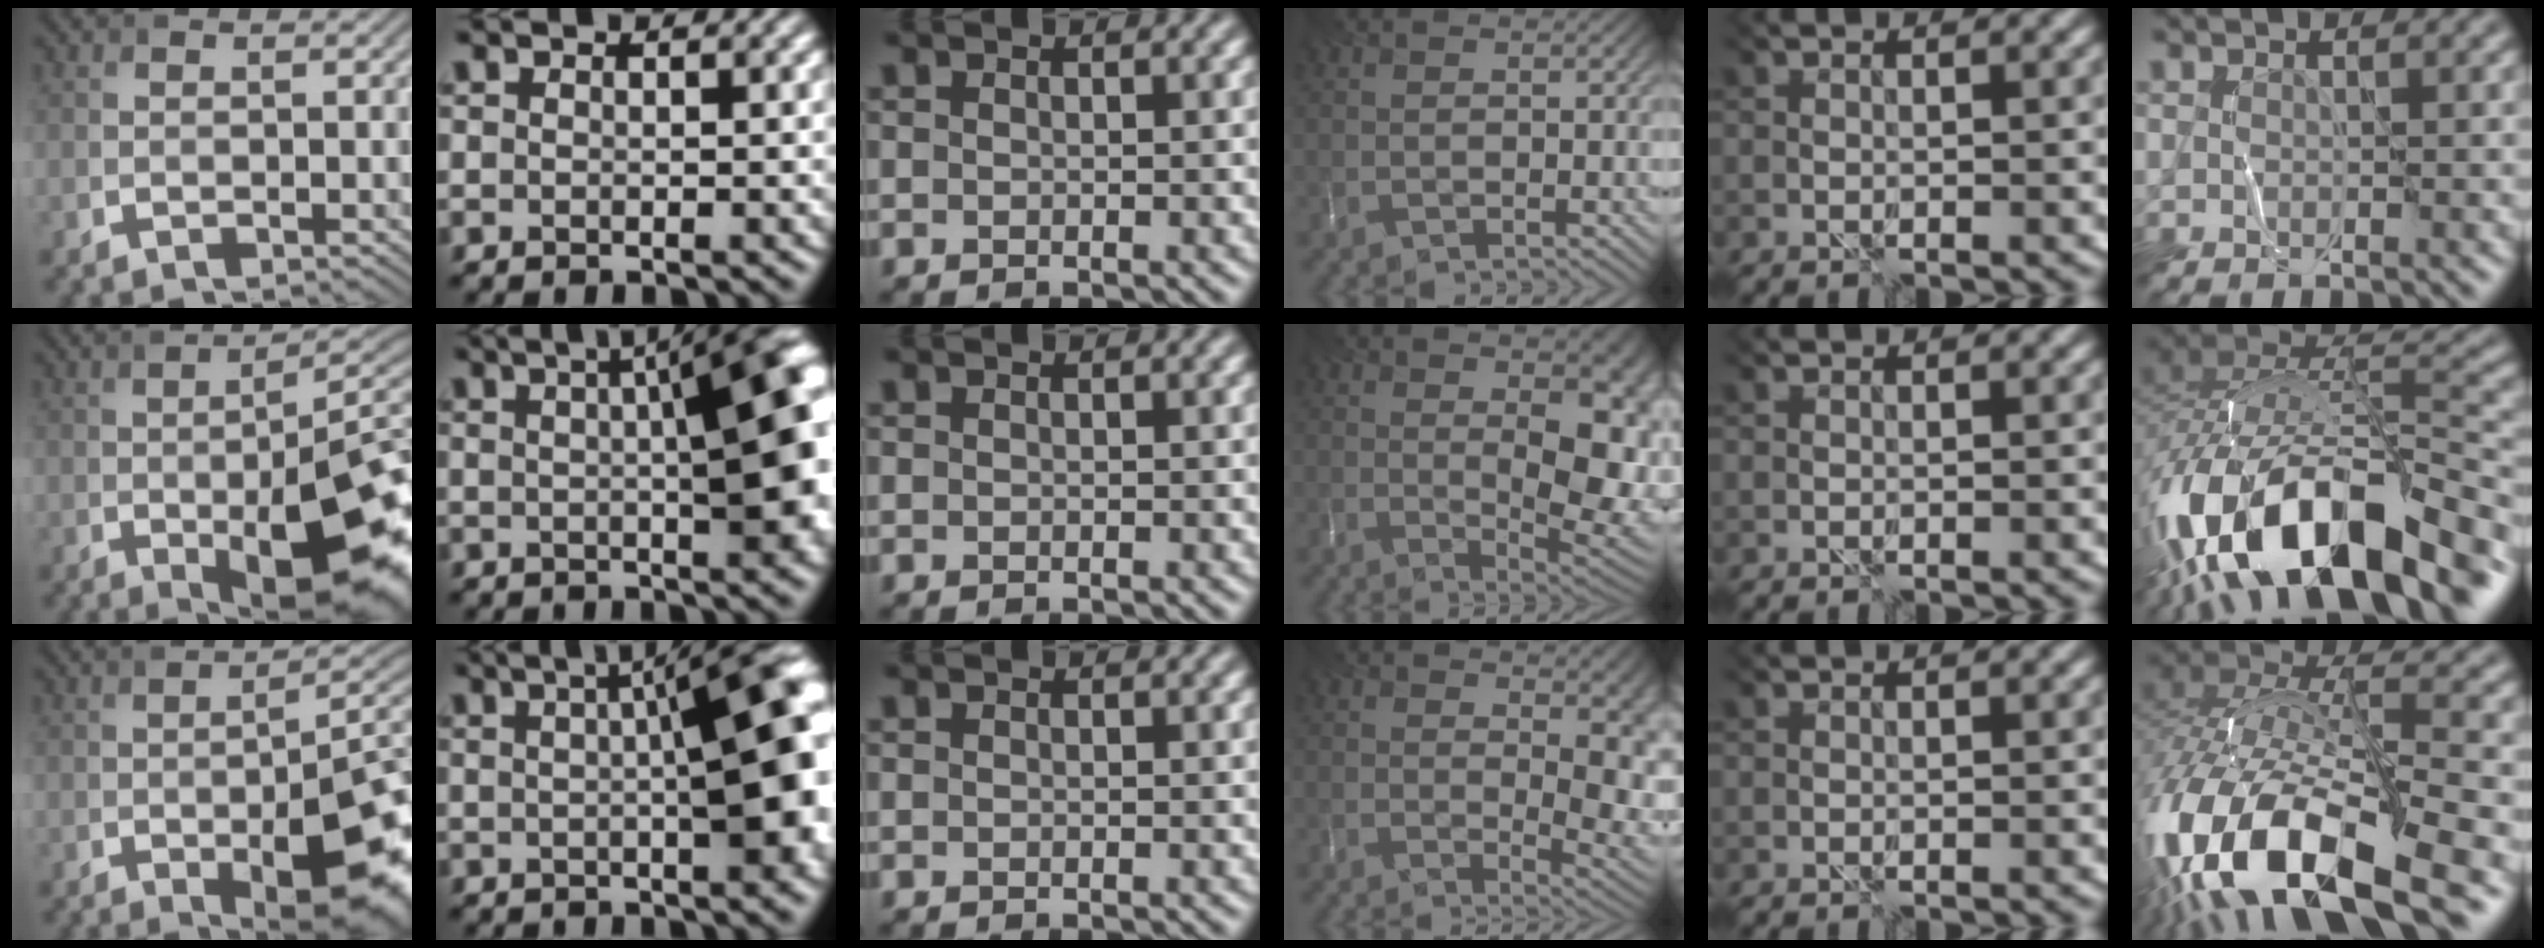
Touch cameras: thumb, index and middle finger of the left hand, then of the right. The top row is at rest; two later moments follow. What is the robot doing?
{"motion": "wrap", "object": "string"}